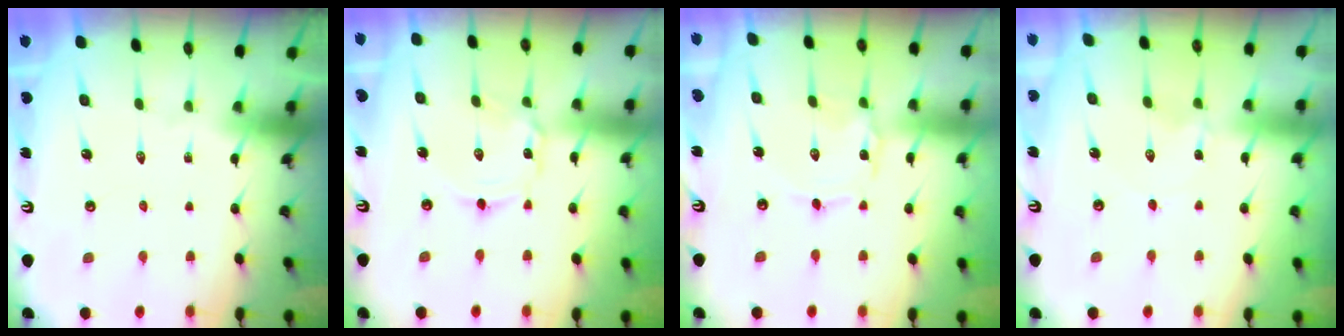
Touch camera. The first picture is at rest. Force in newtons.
{"total": 2.2, "press": 2.2, "slide": 0.3}
{"total": 1.5, "press": 1.5, "slide": 0.1}
{"total": 1.0, "press": 1.0, "slide": 0.1}